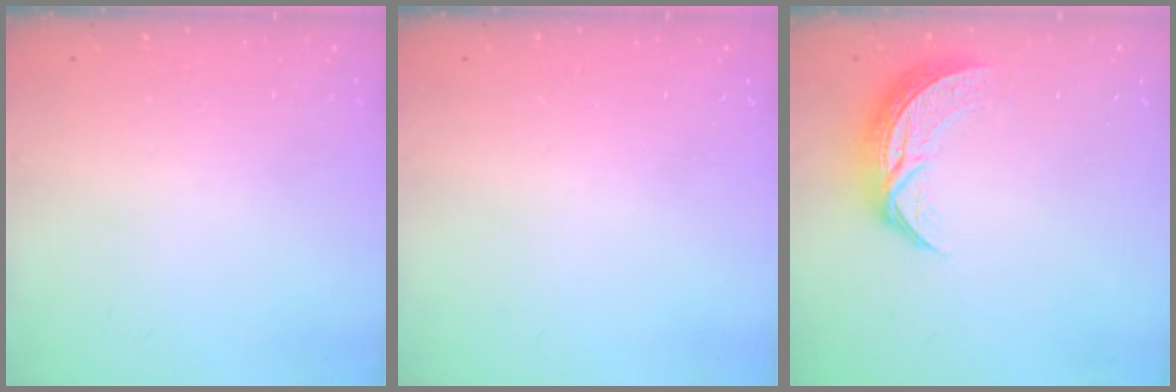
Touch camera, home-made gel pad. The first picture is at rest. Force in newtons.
{"total": 0.0}
{"total": 10.1, "press": 10.1, "slide": 0.3}